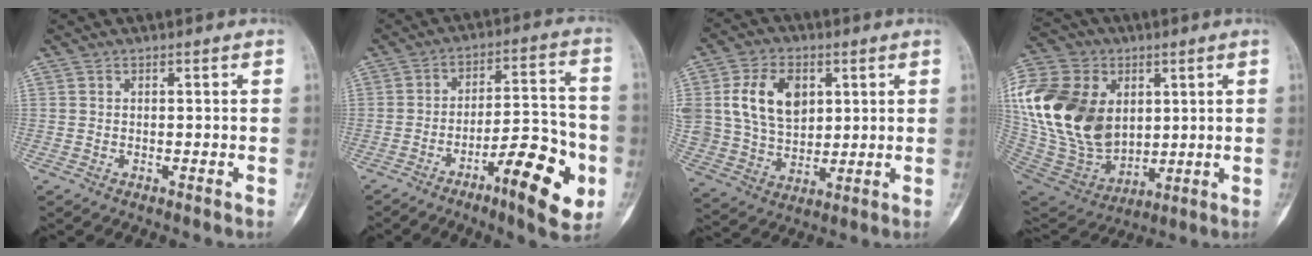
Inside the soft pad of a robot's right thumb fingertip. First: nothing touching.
{"total": 15.4, "force": [-6.5, 4.4, 13.3], "torque": [-0.172, 0.037, -0.094]}
{"total": 14.0, "force": [3.9, 9.8, 9.2], "torque": [-0.141, -0.006, 0.080]}
{"total": 30.7, "force": [5.4, 22.1, 20.6], "torque": [-0.434, 0.010, 0.119]}